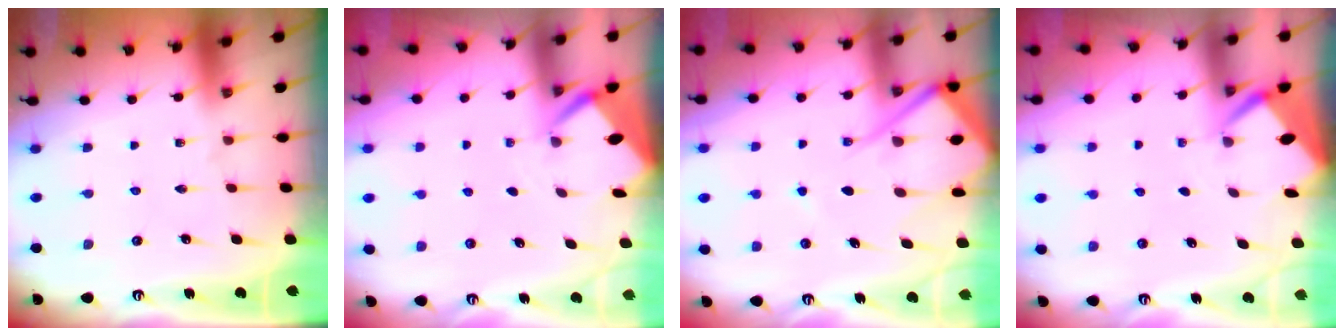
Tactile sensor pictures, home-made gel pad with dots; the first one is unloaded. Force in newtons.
{"total": 2.4, "press": 2.4, "slide": 0.3}
{"total": 11.0, "press": 10.9, "slide": 1.4}
{"total": 2.7, "press": 2.7, "slide": 0.3}